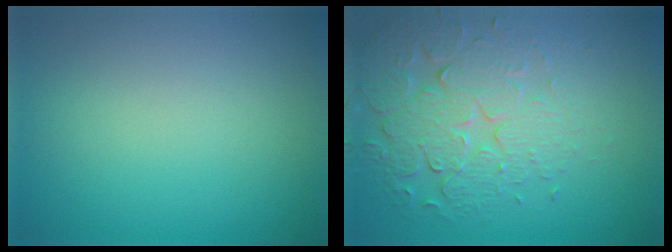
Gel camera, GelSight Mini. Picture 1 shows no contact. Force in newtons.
{"total": 5.9, "press": 4.8, "slide": 3.4}